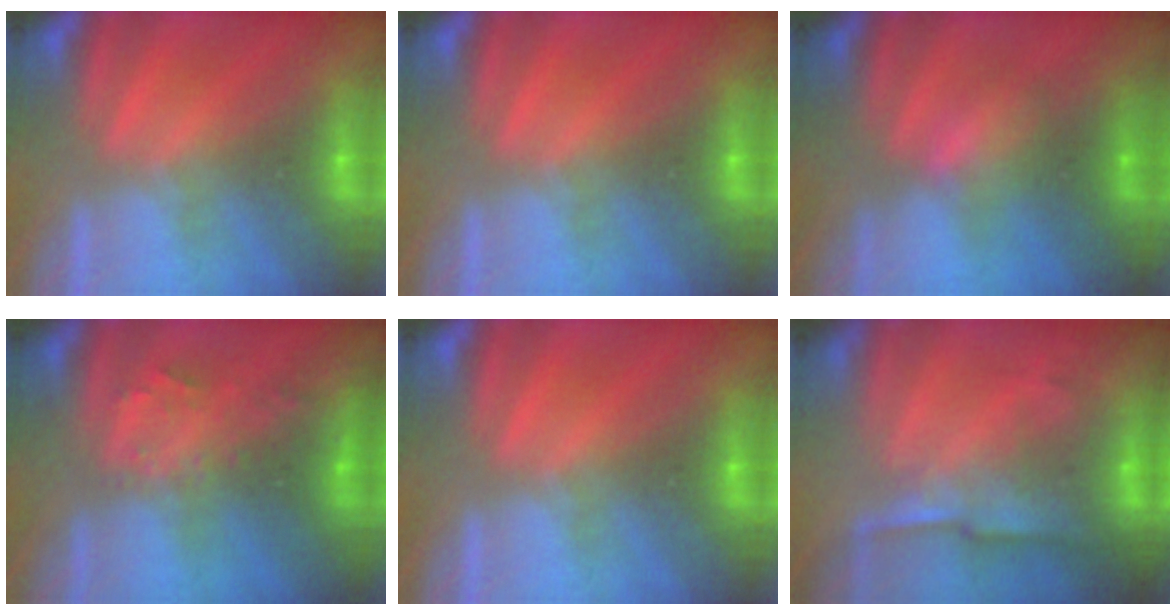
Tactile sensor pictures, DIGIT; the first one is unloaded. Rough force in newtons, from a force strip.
{"total": 0.0}
{"total": 2.2}
{"total": 2.7}
{"total": 0.0}
{"total": 7.3}